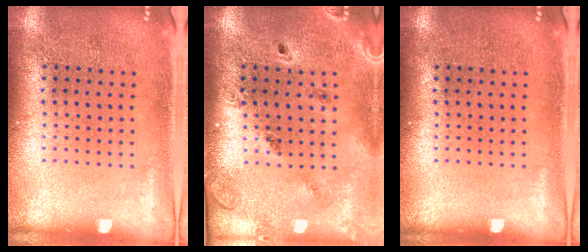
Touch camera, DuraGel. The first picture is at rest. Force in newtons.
{"total": 1.3, "press": 1.3, "slide": 0.2}
{"total": 0.0}